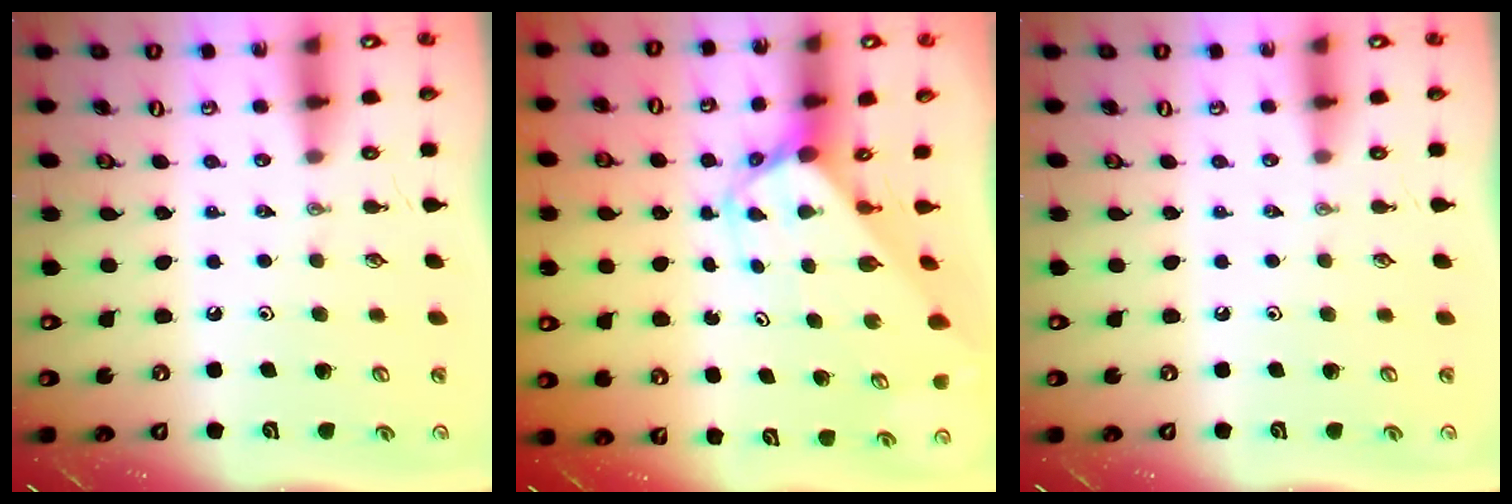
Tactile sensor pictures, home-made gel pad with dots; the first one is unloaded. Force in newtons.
{"total": 4.7, "press": 4.6, "slide": 0.4}
{"total": 0.0}